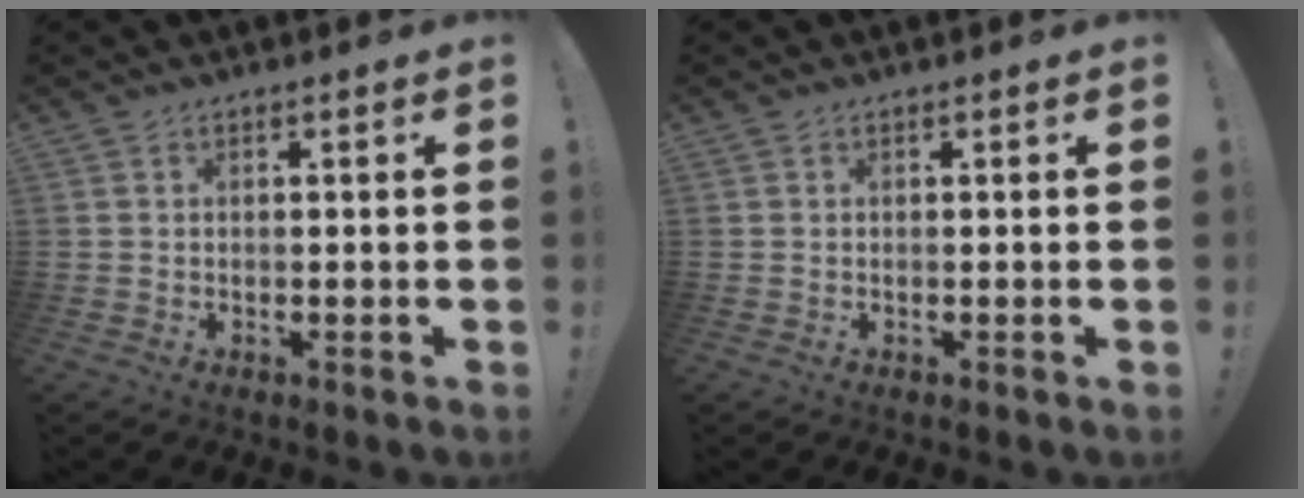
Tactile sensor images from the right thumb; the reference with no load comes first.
{"total": 0.0}